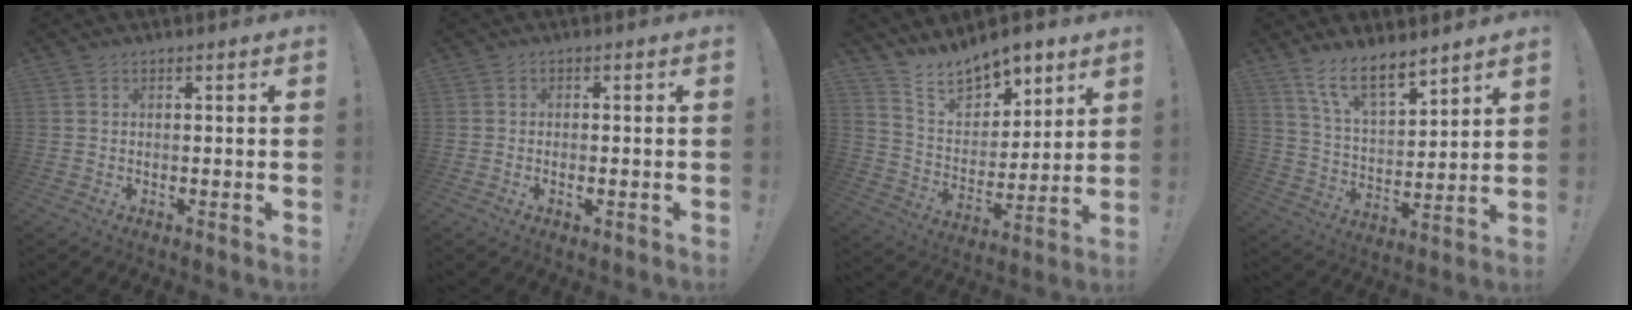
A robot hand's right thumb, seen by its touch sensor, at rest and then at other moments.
{"total": 1.2, "force": [-0.4, 0.3, 1.0], "torque": [-0.016, 0.001, -0.006]}
{"total": 12.8, "force": [10.7, 5.8, 3.9], "torque": [-0.081, -0.076, 0.202]}
{"total": 11.6, "force": [9.3, 3.8, 5.8], "torque": [-0.109, -0.063, 0.173]}